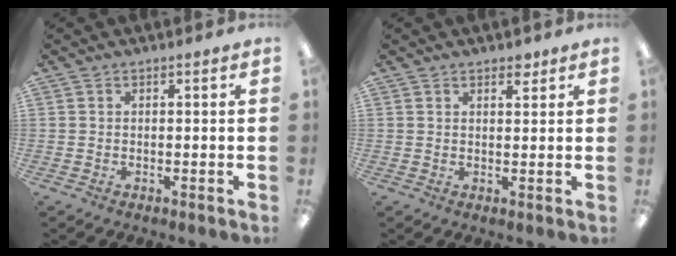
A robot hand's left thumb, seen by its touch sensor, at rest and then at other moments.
{"total": 2.4, "force": [1.9, 1.1, 0.9], "torque": [0.004, -0.009, 0.029]}